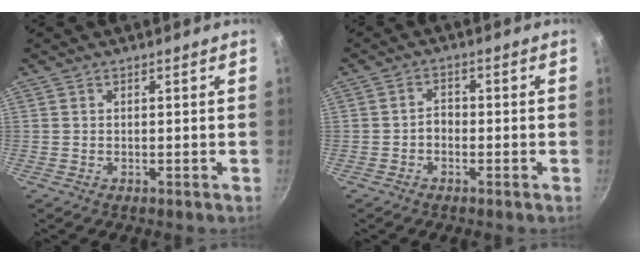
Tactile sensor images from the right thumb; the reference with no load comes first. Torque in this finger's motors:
{"motor_torque": [-0.03, -0.18, 0.41, 0.05, 0.01]}